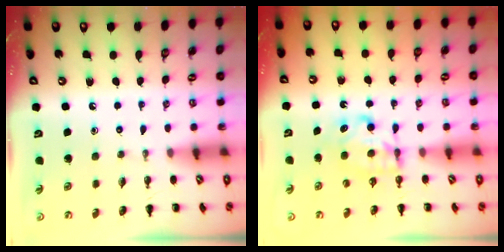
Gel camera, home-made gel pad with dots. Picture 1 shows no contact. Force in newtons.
{"total": 6.5, "press": 6.4, "slide": 0.7}